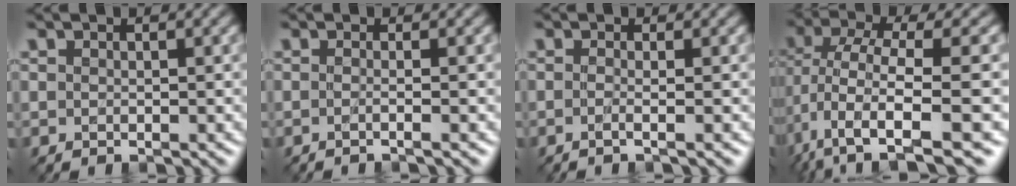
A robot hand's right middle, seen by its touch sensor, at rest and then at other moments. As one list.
[{"total": 2.4, "force": [-0.1, 1.2, 2.2], "torque": [-0.005, -0.010, -0.034]}, {"total": 2.3, "force": [-0.2, 1.0, 2.1], "torque": [-0.019, -0.011, -0.029]}, {"total": 7.6, "force": [-2.2, 2.9, 6.6], "torque": [-0.131, 0.000, -0.041]}]